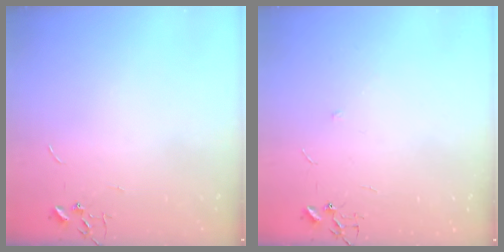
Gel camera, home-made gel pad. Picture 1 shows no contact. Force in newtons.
{"total": 4.5, "press": 4.0, "slide": 2.2}